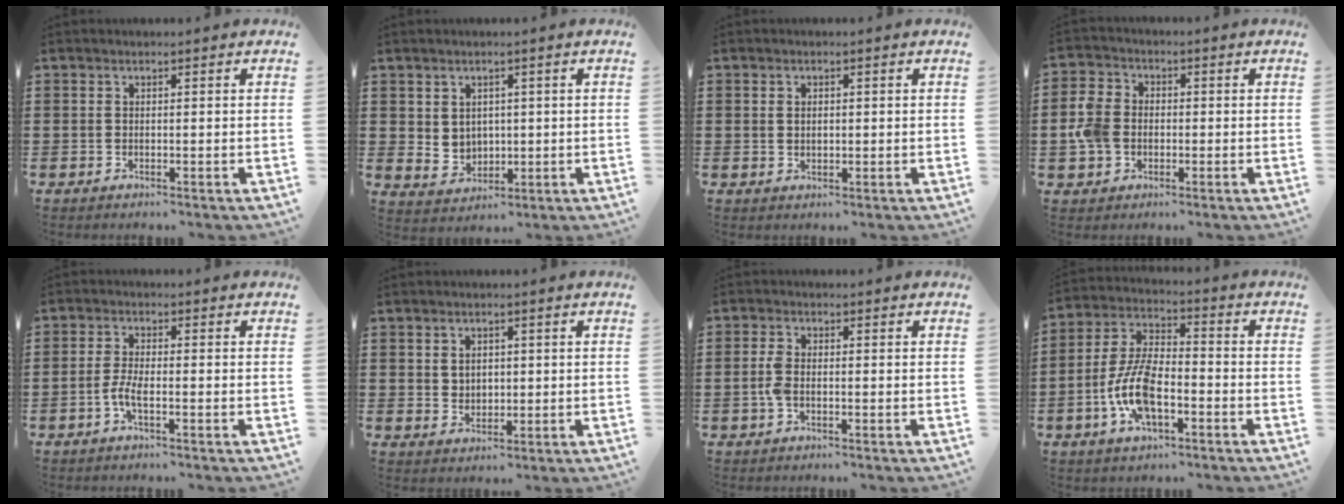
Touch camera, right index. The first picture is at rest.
{"total": 3.4, "force": [1.8, 2.8, 0.7], "torque": [-0.020, -0.003, 0.032]}
{"total": 1.2, "force": [0.3, 0.8, 0.8], "torque": [-0.019, 0.005, 0.006]}
{"total": 5.8, "force": [-0.9, 4.7, 3.3], "torque": [-0.096, 0.005, -0.023]}
{"total": 3.2, "force": [-1.4, 0.5, 2.8], "torque": [-0.071, -0.009, -0.030]}
{"total": 2.2, "force": [0.9, 1.9, 0.7], "torque": [-0.014, 0.006, 0.013]}
{"total": 2.7, "force": [-0.6, 1.3, 2.3], "torque": [-0.060, -0.003, -0.016]}
{"total": 9.2, "force": [-3.1, 4.1, 7.6], "torque": [-0.183, -0.005, -0.066]}